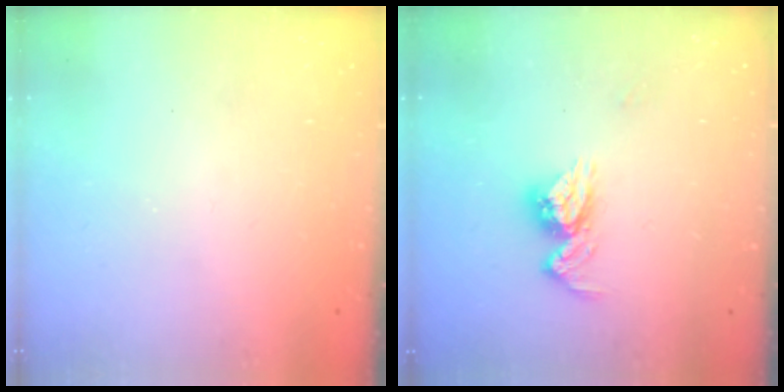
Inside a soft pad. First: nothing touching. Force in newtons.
{"total": 10.0, "press": 10.0, "slide": 0.8}